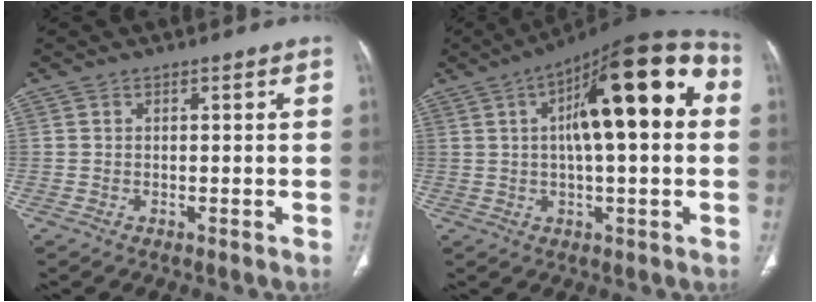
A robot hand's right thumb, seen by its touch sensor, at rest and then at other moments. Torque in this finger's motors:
{"motor_torque": [0.62, 4.39, 1.38, 0.50, 0.21]}